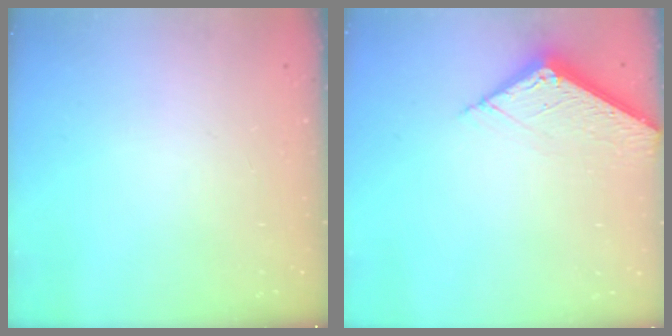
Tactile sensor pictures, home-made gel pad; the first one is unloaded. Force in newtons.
{"total": 7.9, "press": 7.9, "slide": 0.4}